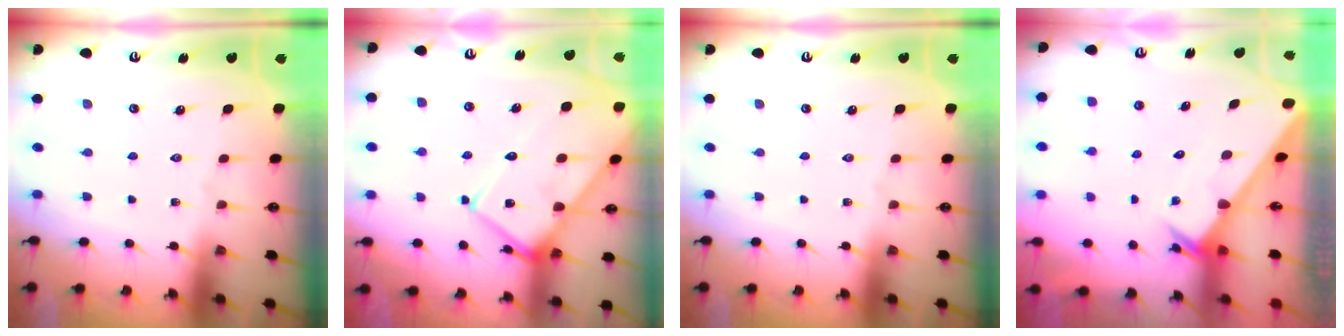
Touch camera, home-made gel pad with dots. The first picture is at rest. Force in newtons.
{"total": 15.2, "press": 15.1, "slide": 1.5}
{"total": 0.0}
{"total": 2.0, "press": 2.0, "slide": 0.1}